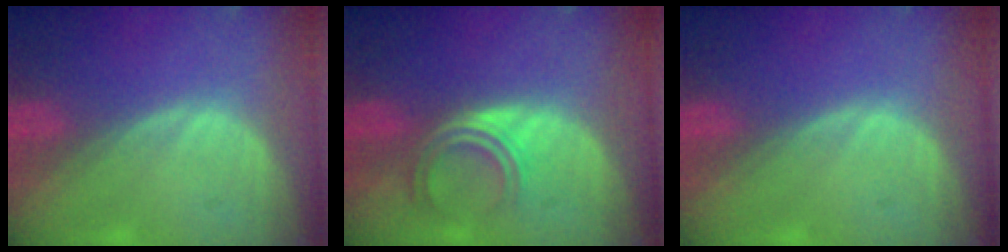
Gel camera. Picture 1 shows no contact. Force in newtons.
{"total": 4.8, "press": 4.0, "slide": 2.6}
{"total": 0.0}